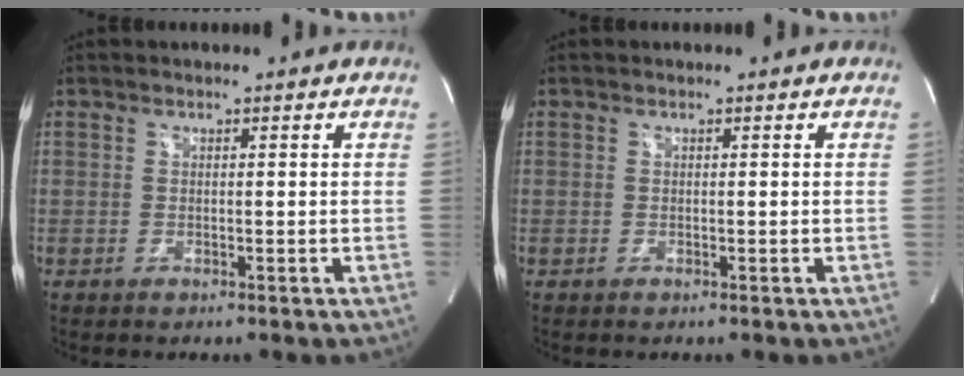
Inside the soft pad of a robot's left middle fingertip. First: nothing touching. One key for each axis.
{"total": 0.0}